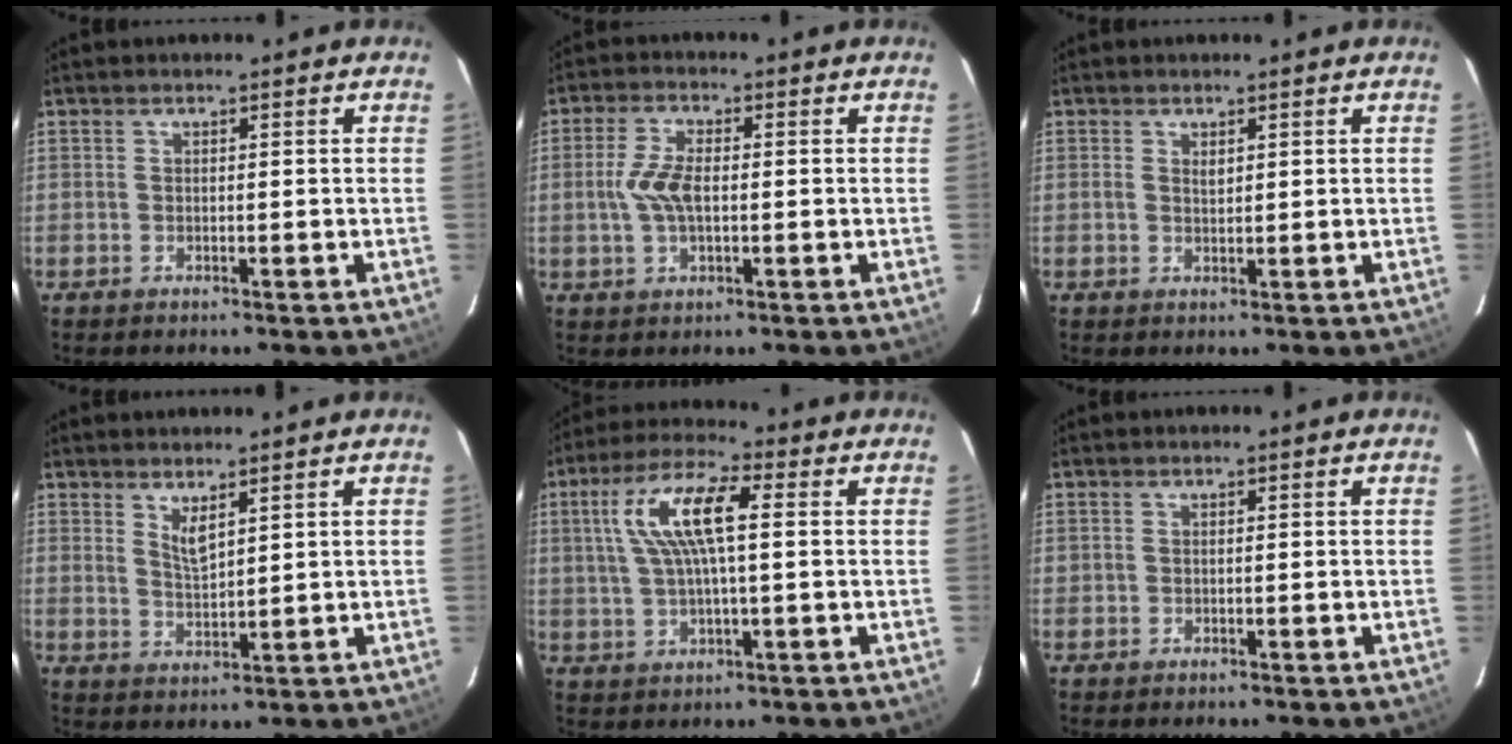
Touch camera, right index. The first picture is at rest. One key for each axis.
{"total": 5.9, "fx": -0.4, "fy": 2.6, "fz": 5.2, "tx": -0.112, "ty": 0.005, "tz": -0.005}
{"total": 1.2, "fx": 0.6, "fy": 0.6, "fz": 0.9, "tx": -0.014, "ty": 0.002, "tz": 0.010}
{"total": 2.9, "fx": 2.3, "fy": 0.2, "fz": 1.9, "tx": -0.036, "ty": -0.008, "tz": 0.040}
{"total": 11.3, "fx": 2.2, "fy": 2.9, "fz": 10.7, "tx": -0.206, "ty": 0.017, "tz": 0.039}
{"total": 0.0}